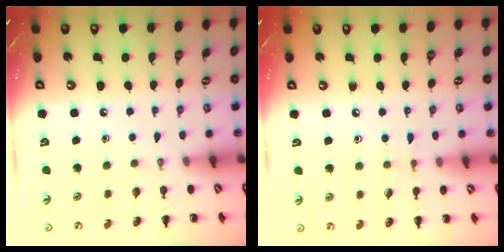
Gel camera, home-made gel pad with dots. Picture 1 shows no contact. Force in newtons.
{"total": 4.1, "press": 3.7, "slide": 1.7}